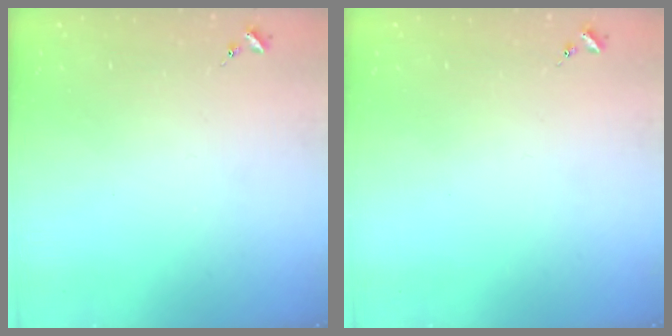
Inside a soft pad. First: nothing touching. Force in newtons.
{"total": 0.0}